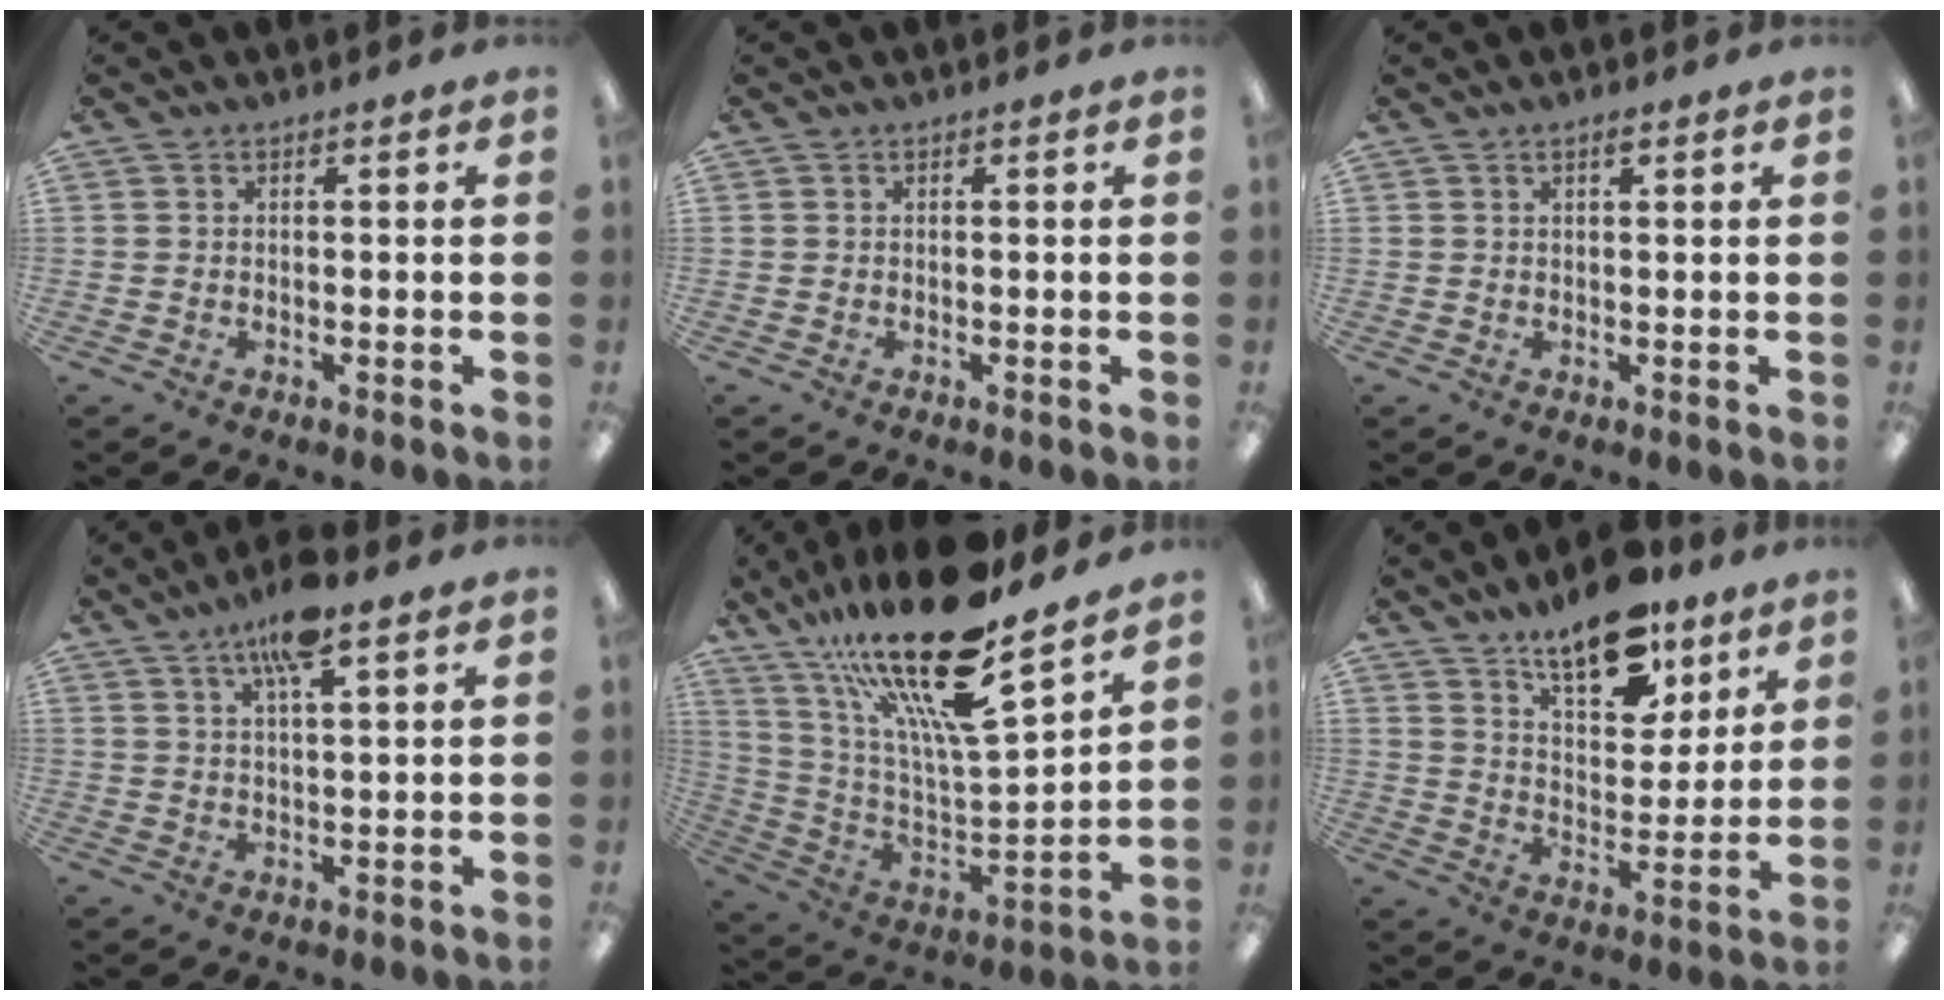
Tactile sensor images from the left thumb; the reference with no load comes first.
{"total": 0.0}
{"total": 1.1, "force": [0.8, 0.2, 0.7], "torque": [-0.008, -0.002, 0.013]}
{"total": 9.1, "force": [5.9, 2.0, 6.7], "torque": [-0.118, -0.014, 0.097]}
{"total": 25.7, "force": [18.7, 6.2, 16.5], "torque": [-0.303, -0.125, 0.310]}
{"total": 14.7, "force": [11.3, 6.3, 6.9], "torque": [-0.097, -0.069, 0.199]}